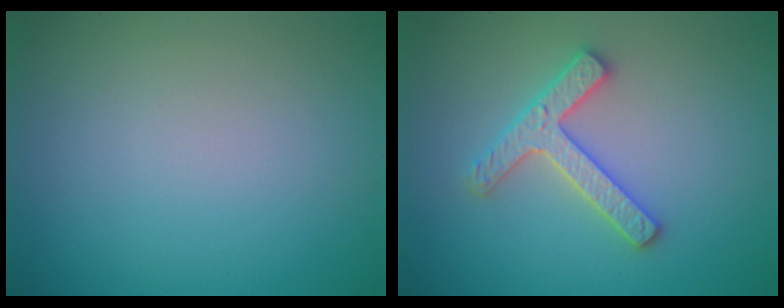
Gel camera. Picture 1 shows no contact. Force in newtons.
{"total": 2.8, "press": 2.8, "slide": 0.6}